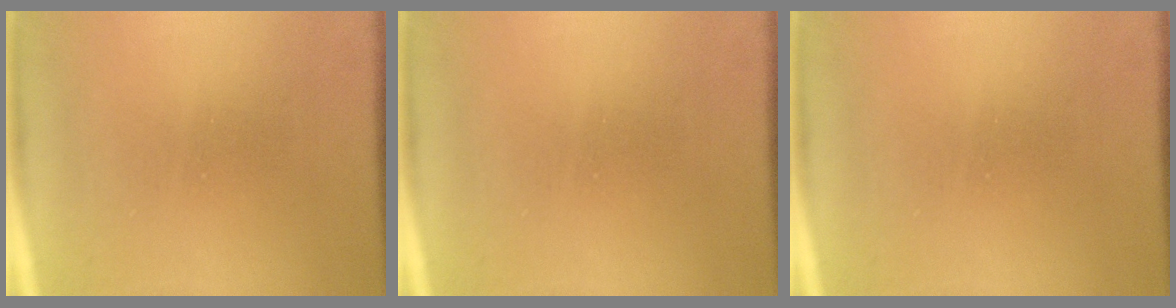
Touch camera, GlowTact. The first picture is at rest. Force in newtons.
{"total": 0.0}
{"total": 0.0}